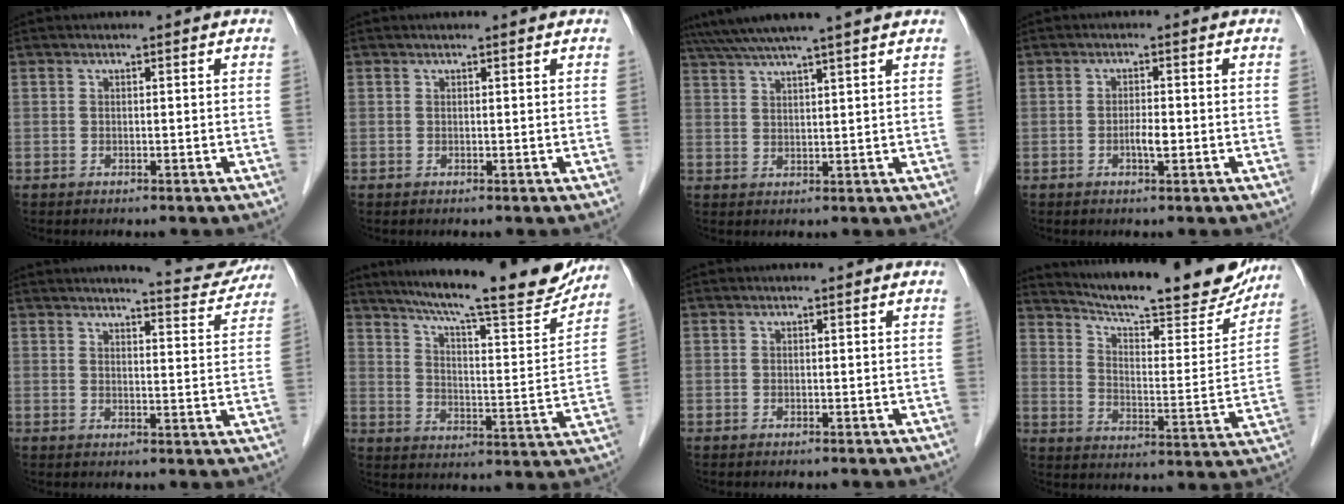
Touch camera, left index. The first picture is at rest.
{"total": 0.7, "force": [0.6, -0.1, 0.3], "torque": [-0.011, 0.004, 0.012]}
{"total": 11.4, "force": [9.8, -1.0, 5.7], "torque": [-0.099, 0.030, 0.139]}
{"total": 2.0, "force": [-0.7, 0.4, 1.8], "torque": [-0.034, 0.000, -0.011]}
{"total": 8.7, "force": [8.5, 0.8, 1.9], "torque": [-0.024, -0.019, 0.092]}
{"total": 22.1, "force": [19.1, 2.2, 10.9], "torque": [-0.173, -0.028, 0.260]}
{"total": 0.0}
{"total": 24.1, "force": [21.3, 3.8, 10.6], "torque": [-0.158, -0.034, 0.284]}